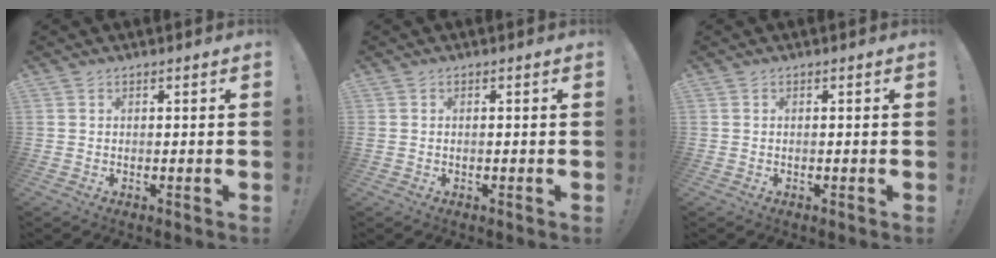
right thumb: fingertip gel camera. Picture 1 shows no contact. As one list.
[{"total": 0.7, "force": [-0.4, -0.1, 0.6], "torque": [-0.016, 0.001, -0.006]}, {"total": 0.0}]